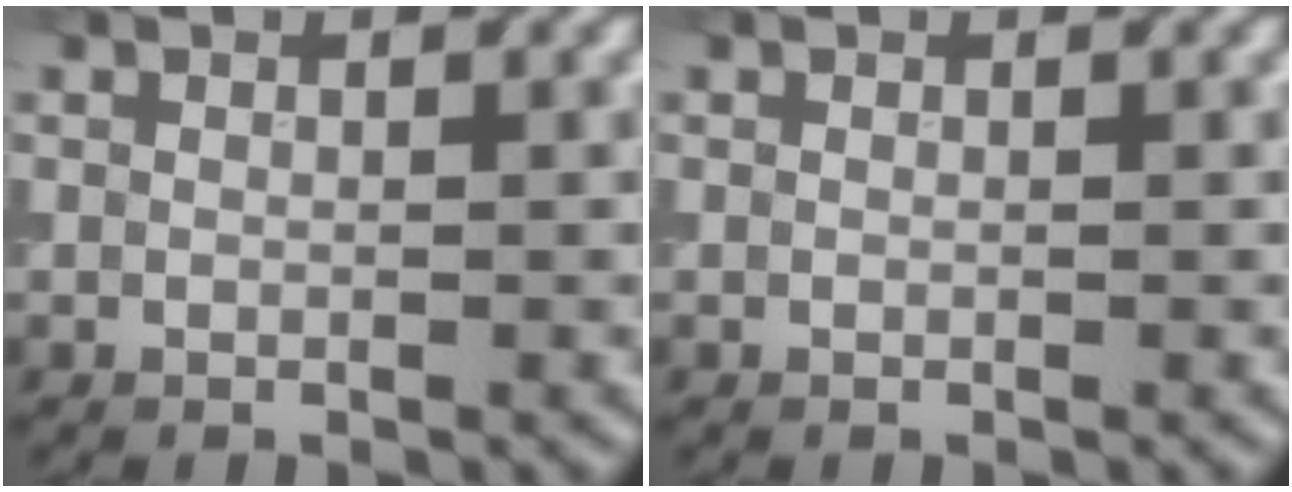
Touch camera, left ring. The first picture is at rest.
{"total": 0.0}